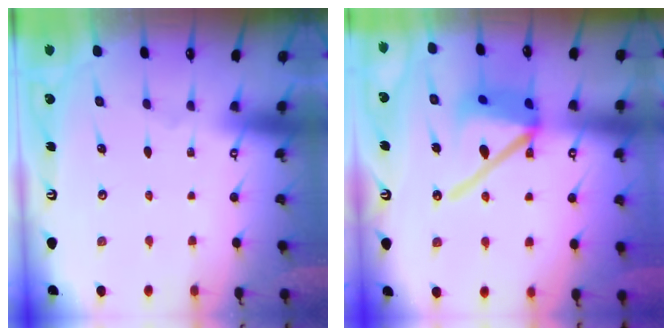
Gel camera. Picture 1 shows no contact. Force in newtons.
{"total": 15.1, "press": 14.9, "slide": 2.2}